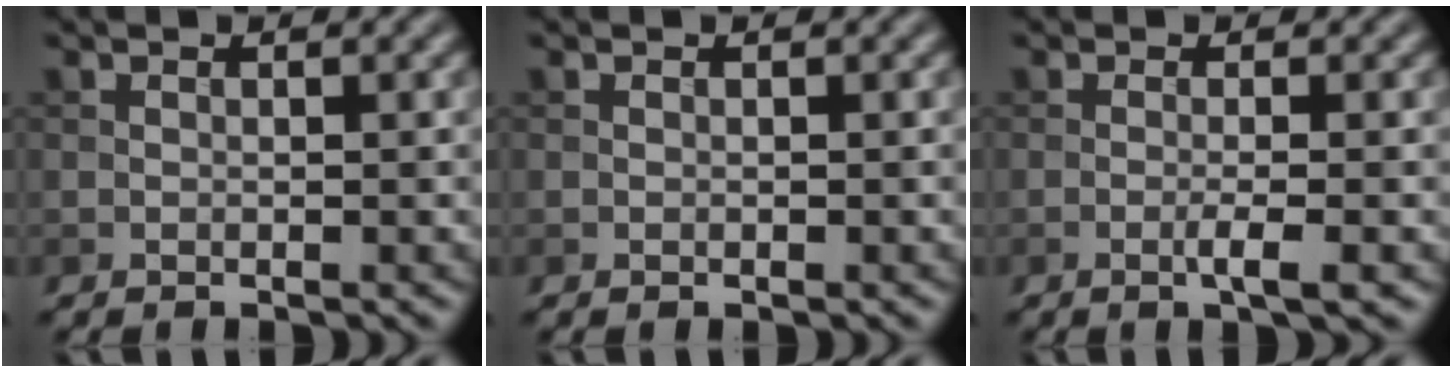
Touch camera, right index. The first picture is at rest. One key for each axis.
{"total": 0.0}
{"total": 2.1, "fx": -0.6, "fy": 0.3, "fz": 2.0, "tx": -0.029, "ty": 0.002, "tz": -0.015}